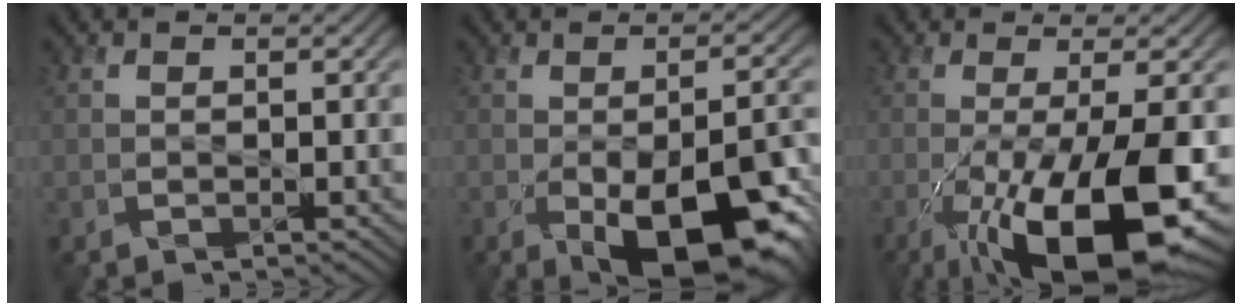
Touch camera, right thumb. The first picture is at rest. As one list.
[{"total": 15.0, "force": [-6.1, 6.5, 12.1], "torque": [-0.166, -0.023, -0.086]}, {"total": 15.0, "force": [-5.5, 4.2, 13.3], "torque": [-0.213, -0.031, -0.083]}]